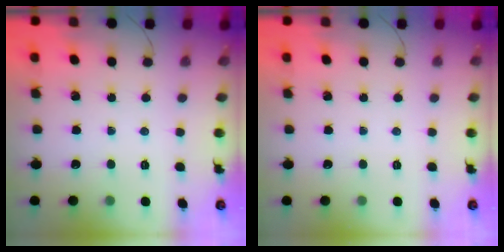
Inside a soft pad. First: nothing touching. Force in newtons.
{"total": 0.0}